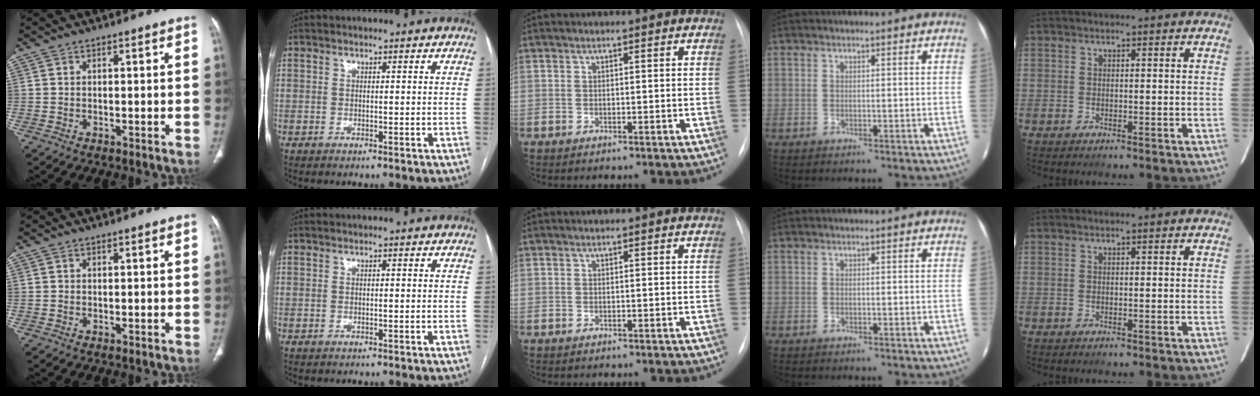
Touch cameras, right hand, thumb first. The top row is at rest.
{}